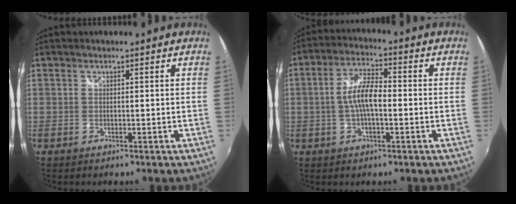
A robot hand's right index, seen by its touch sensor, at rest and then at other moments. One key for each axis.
{"total": 7.2, "fx": -1.0, "fy": 2.5, "fz": 6.7, "tx": -0.130, "ty": 0.012, "tz": -0.019}